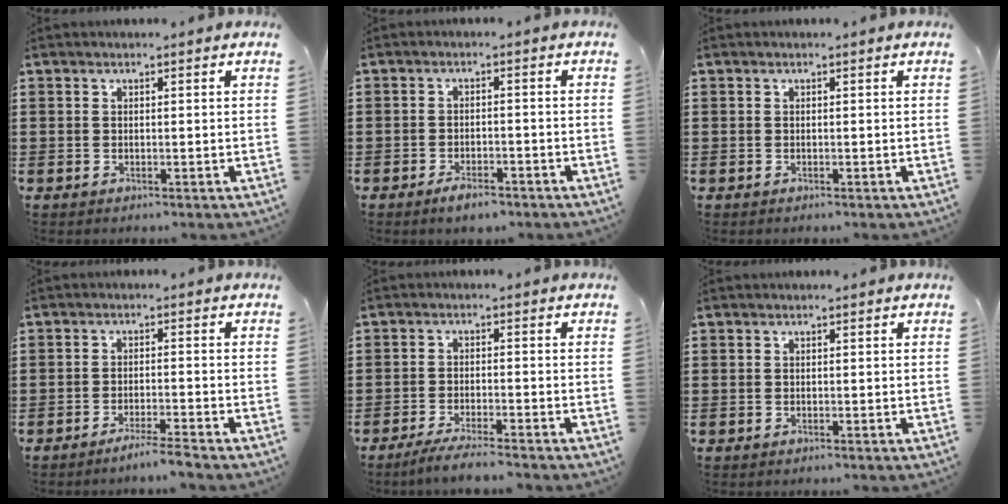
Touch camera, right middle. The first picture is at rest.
{"total": 2.8, "force": [-2.2, 0.8, 1.5], "torque": [-0.026, 0.004, -0.040]}
{"total": 0.0}
{"total": 3.0, "force": [-2.8, -0.4, 1.2], "torque": [-0.018, -0.001, -0.053]}
{"total": 3.3, "force": [-3.1, -0.2, 1.2], "torque": [-0.020, -0.004, -0.060]}
{"total": 0.0}